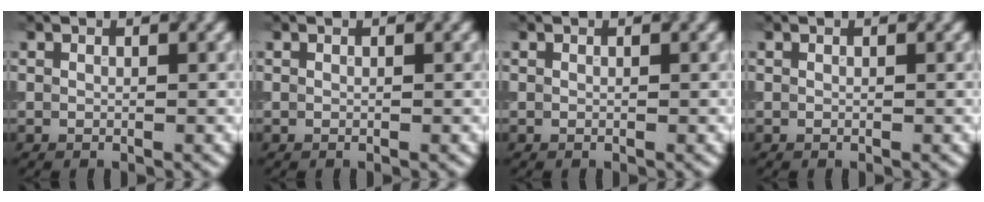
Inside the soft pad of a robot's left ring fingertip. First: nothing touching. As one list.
[{"total": 0.0}, {"total": 0.0}, {"total": 0.0}]